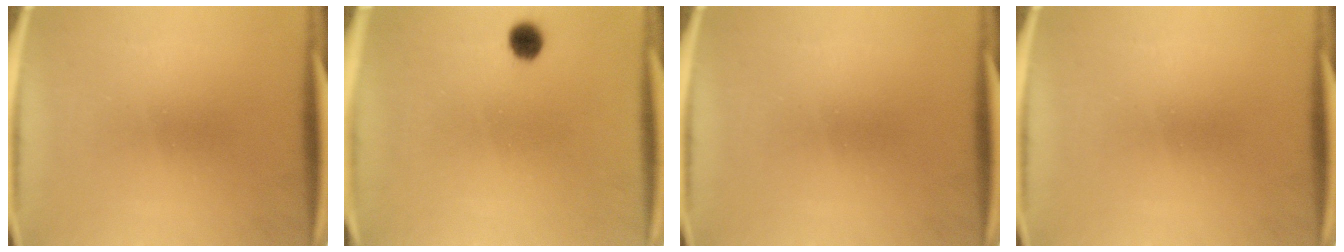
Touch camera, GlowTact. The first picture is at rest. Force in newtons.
{"total": 3.1}
{"total": 0.0}
{"total": 0.0}